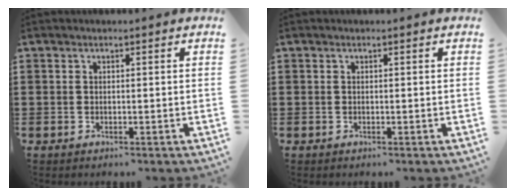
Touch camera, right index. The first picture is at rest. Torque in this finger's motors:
{"motor_torque": [-0.83, 1.31, 0.00, 0.00]}